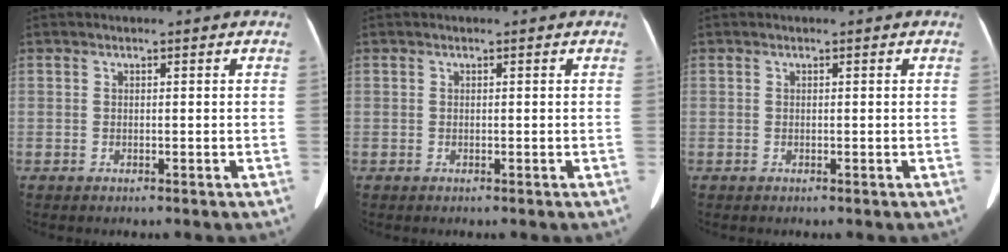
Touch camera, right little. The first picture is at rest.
{"total": 0.0}
{"total": 0.0}